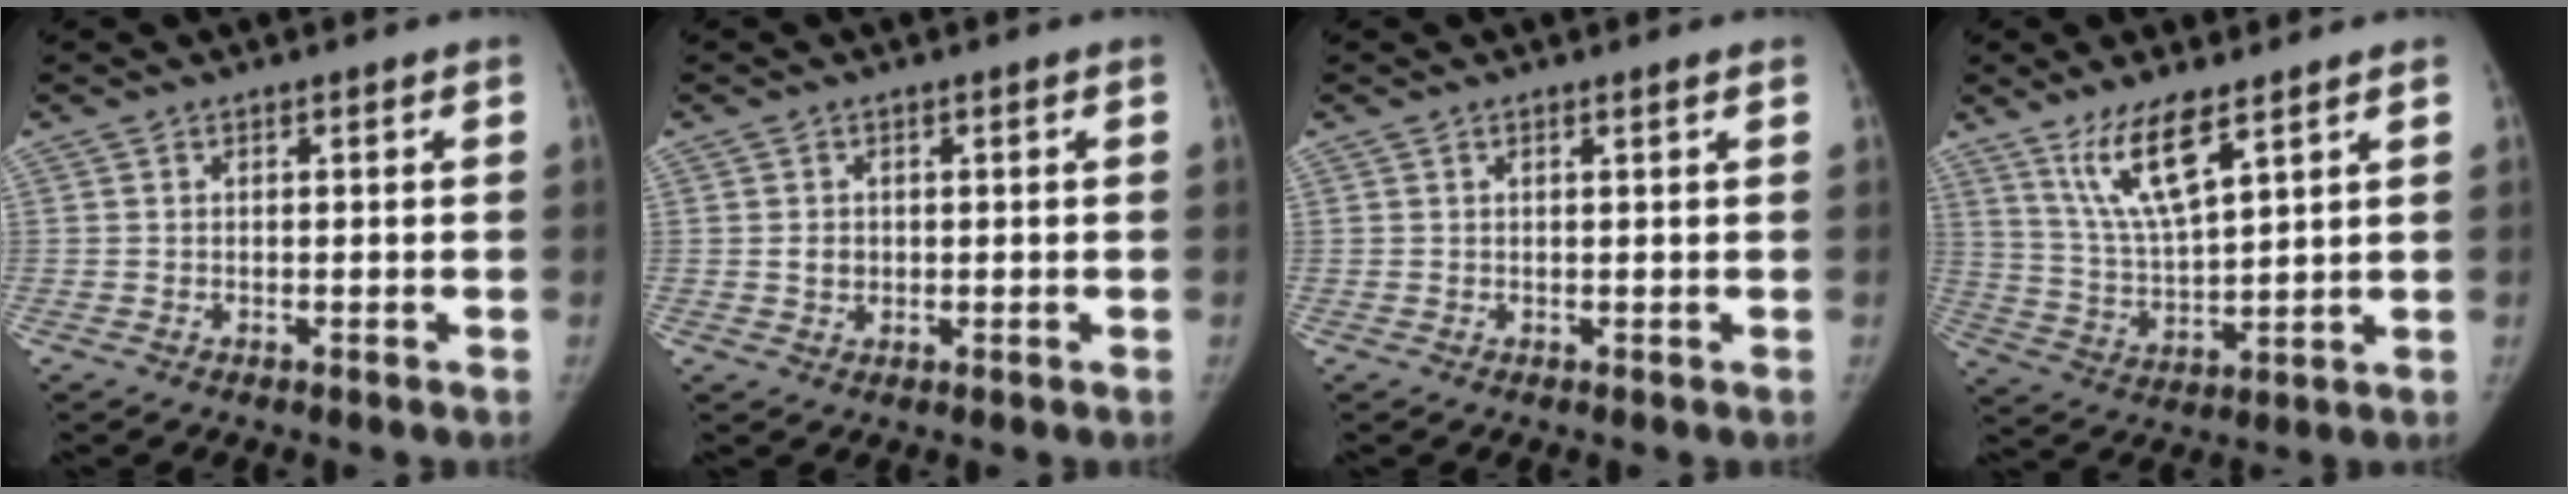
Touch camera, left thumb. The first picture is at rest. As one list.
[{"total": 1.7, "force": [0.2, 1.4, 0.9], "torque": [-0.011, -0.001, 0.008]}, {"total": 0.9, "force": [0.6, -0.2, 0.6], "torque": [-0.019, -0.002, 0.014]}, {"total": 10.9, "force": [6.9, 2.5, 8.0], "torque": [-0.151, -0.039, 0.146]}]